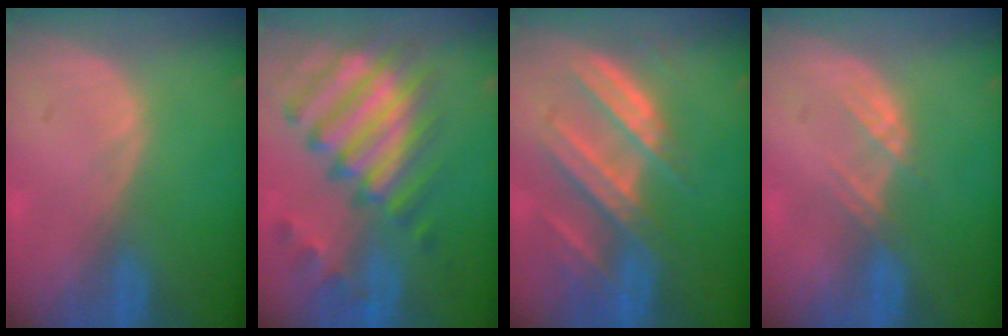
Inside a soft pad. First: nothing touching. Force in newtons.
{"total": 12.3, "press": 10.6, "slide": 6.2}
{"total": 8.8, "press": 8.1, "slide": 3.4}
{"total": 2.6, "press": 2.5, "slide": 0.7}